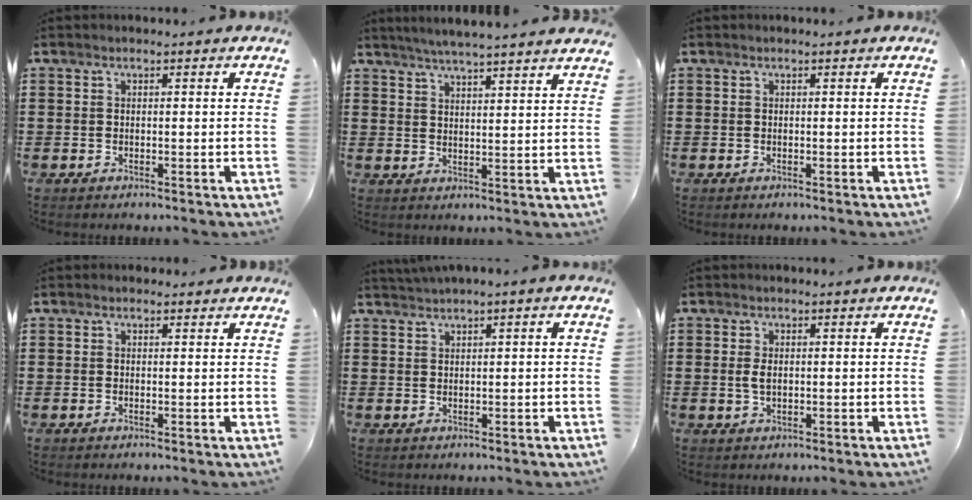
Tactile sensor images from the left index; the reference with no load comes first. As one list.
[{"total": 4.3, "force": [4.1, -0.7, 1.0], "torque": [-0.033, -0.016, 0.071]}, {"total": 0.0}, {"total": 0.6, "force": [0.3, 0.4, 0.2], "torque": [-0.005, 0.004, 0.006]}, {"total": 1.1, "force": [0.8, -0.2, 0.7], "torque": [-0.013, -0.002, 0.017]}, {"total": 2.8, "force": [0.3, 1.5, 2.4], "torque": [-0.064, -0.001, 0.000]}]